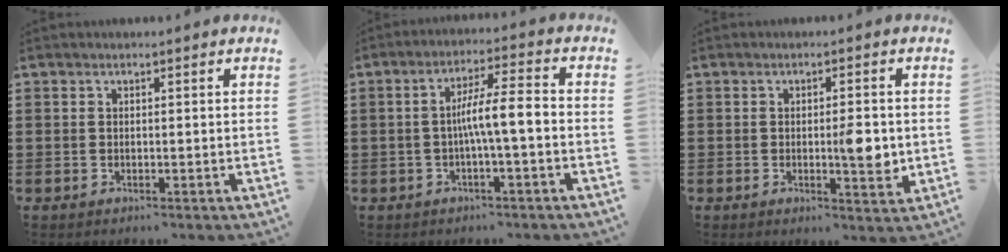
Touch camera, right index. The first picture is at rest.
{"total": 6.2, "force": [-1.1, 0.5, 6.1], "torque": [-0.110, 0.004, -0.025]}
{"total": 5.0, "force": [-0.2, 1.1, 4.9], "torque": [-0.068, -0.008, -0.008]}